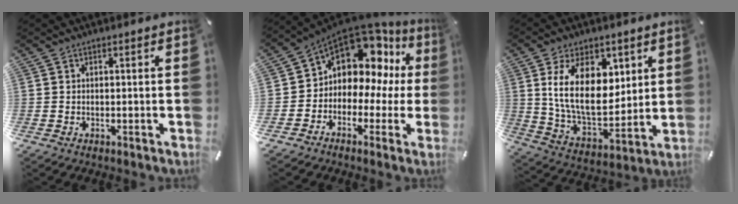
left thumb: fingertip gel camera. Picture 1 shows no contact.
{"total": 9.2, "force": [5.2, 6.8, 3.6], "torque": [-0.056, -0.066, 0.088]}
{"total": 18.3, "force": [6.1, 11.3, 13.0], "torque": [-0.245, -0.022, 0.107]}